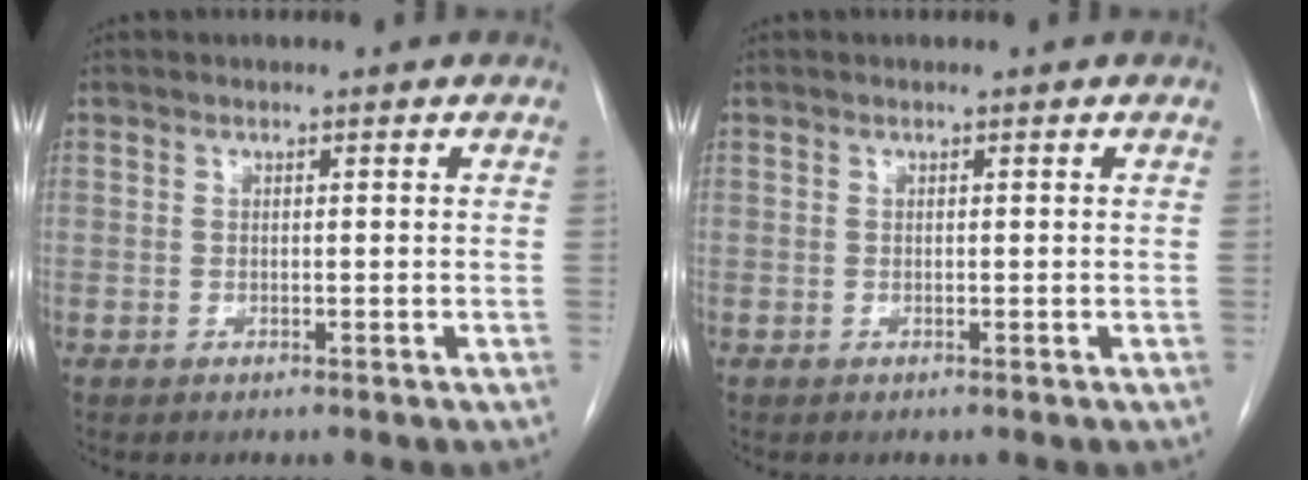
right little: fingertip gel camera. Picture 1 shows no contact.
{"total": 0.0}